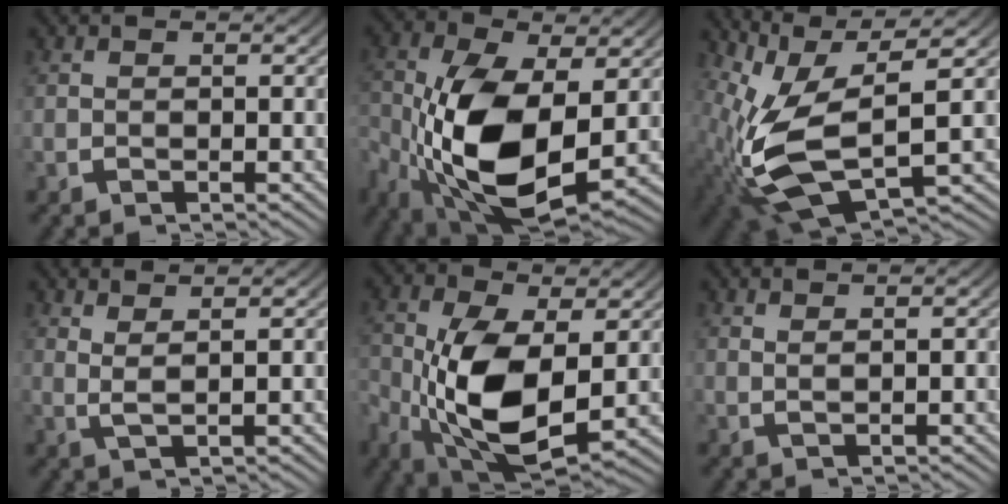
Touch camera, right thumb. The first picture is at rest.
{"total": 14.9, "force": [-2.4, 9.1, 11.6], "torque": [-0.252, -0.063, -0.010]}
{"total": 12.8, "force": [-0.3, 7.1, 10.7], "torque": [-0.222, -0.045, 0.022]}
{"total": 2.3, "force": [1.7, 0.4, 1.5], "torque": [-0.031, -0.003, 0.038]}
{"total": 12.7, "force": [-2.2, 7.7, 9.8], "torque": [-0.227, -0.062, -0.007]}
{"total": 1.1, "force": [1.1, 0.0, 0.4], "torque": [-0.009, -0.001, 0.023]}